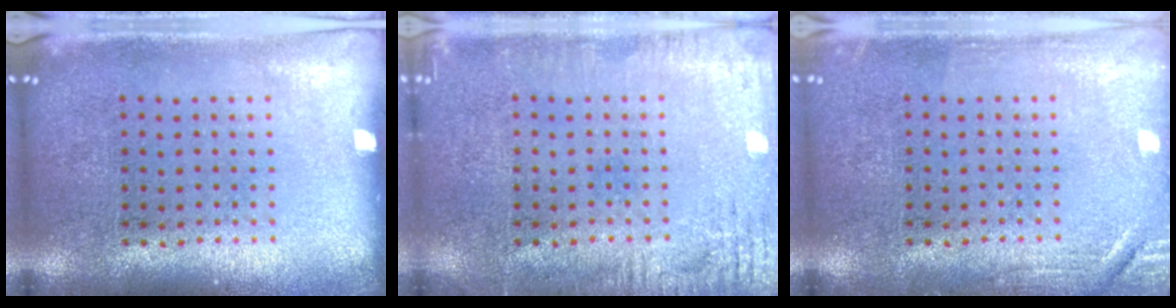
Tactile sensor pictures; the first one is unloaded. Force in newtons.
{"total": 2.7, "press": 2.7, "slide": 0.2}
{"total": 1.8, "press": 1.8, "slide": 0.3}